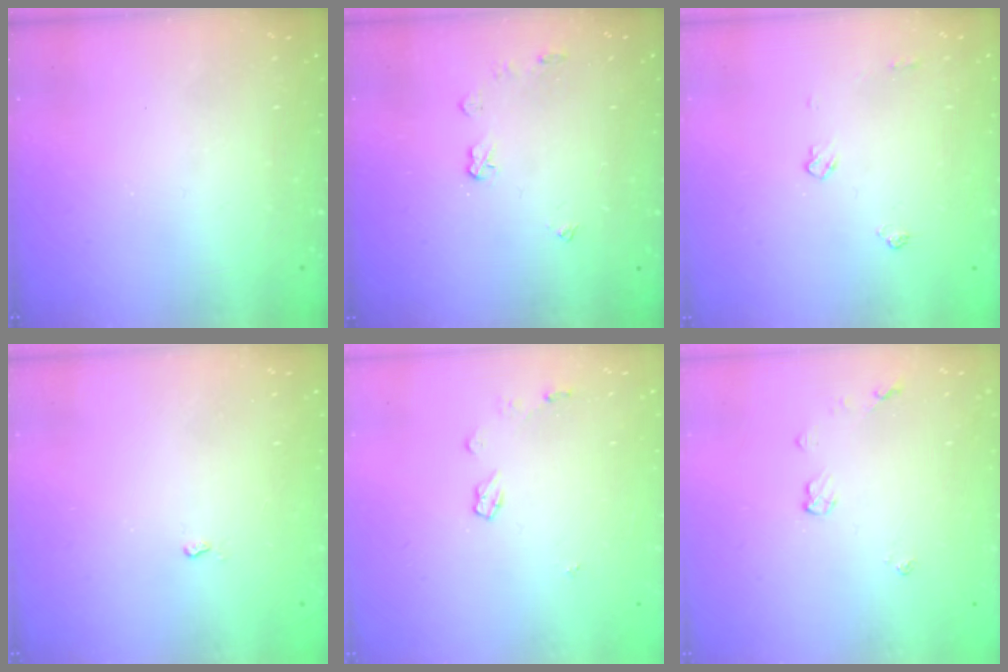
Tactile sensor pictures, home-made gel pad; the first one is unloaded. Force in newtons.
{"total": 5.6, "press": 5.6, "slide": 0.2}
{"total": 5.2, "press": 5.1, "slide": 0.8}
{"total": 2.4, "press": 2.3, "slide": 0.5}
{"total": 4.9, "press": 4.9, "slide": 0.5}
{"total": 4.6, "press": 4.6, "slide": 0.6}